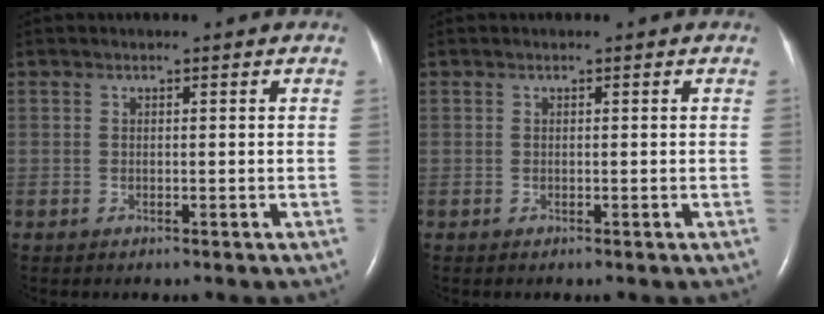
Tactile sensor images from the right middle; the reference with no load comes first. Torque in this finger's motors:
{"motor_torque": [-0.01, 0.06, 0.00, 0.01]}